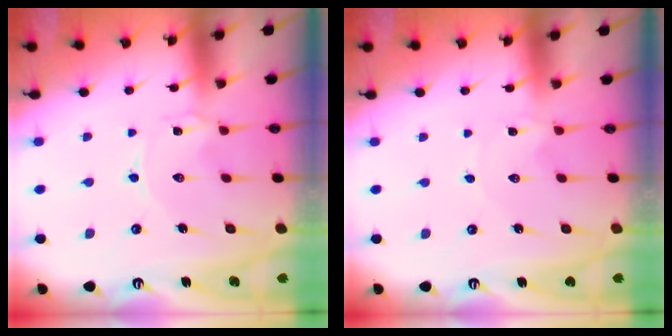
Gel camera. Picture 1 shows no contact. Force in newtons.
{"total": 0.0}